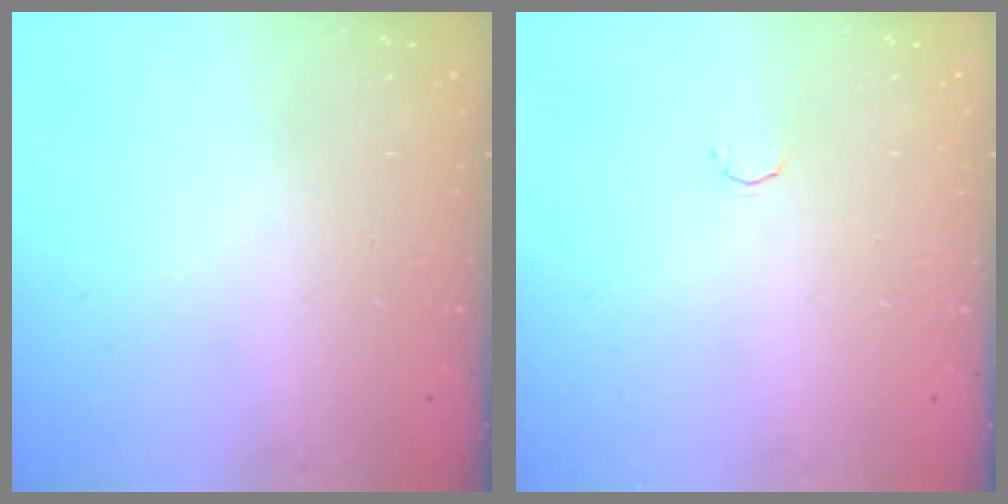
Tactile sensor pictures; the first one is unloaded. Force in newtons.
{"total": 1.7, "press": 1.6, "slide": 0.5}